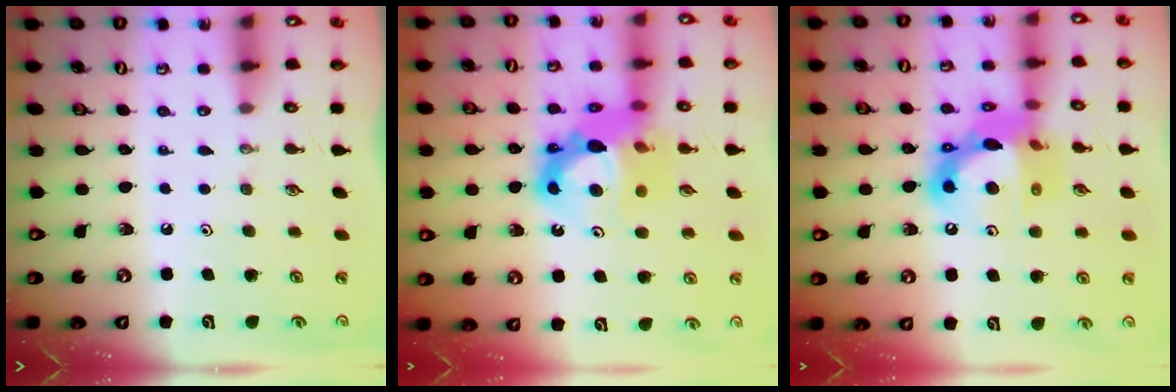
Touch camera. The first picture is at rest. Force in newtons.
{"total": 15.1, "press": 15.0, "slide": 1.8}
{"total": 16.5, "press": 16.5, "slide": 1.5}